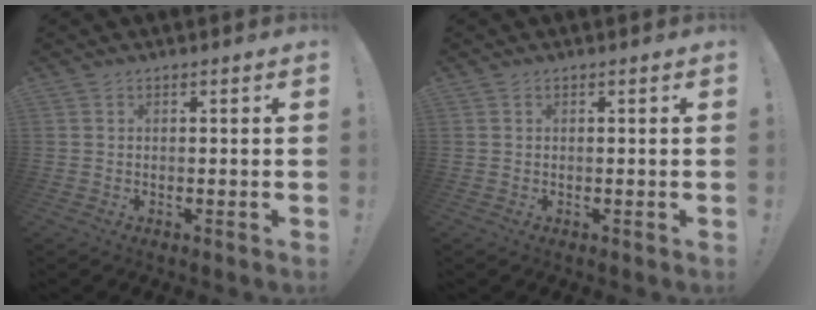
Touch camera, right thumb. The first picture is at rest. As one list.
[{"total": 0.0}]